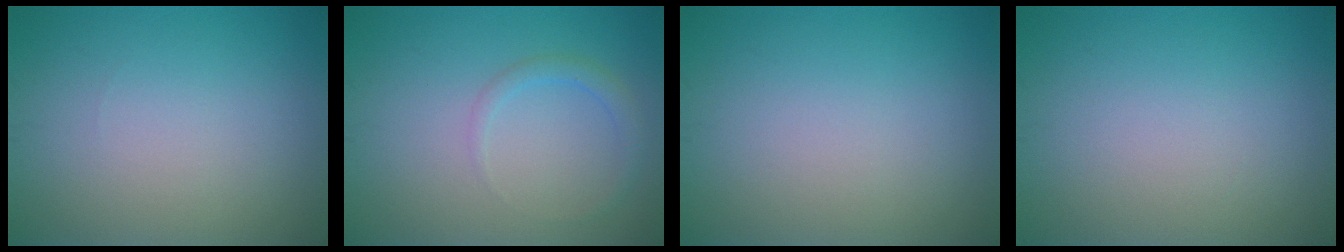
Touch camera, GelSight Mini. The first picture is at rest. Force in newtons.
{"total": 1.5, "press": 1.5, "slide": 0.2}
{"total": 0.0}
{"total": 0.0}